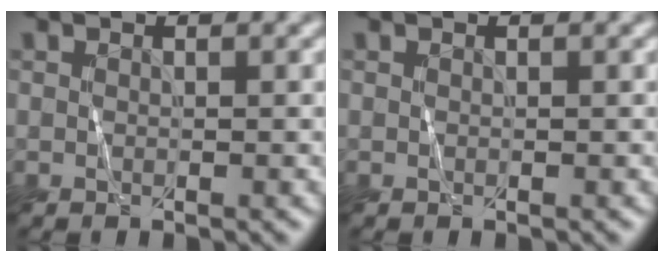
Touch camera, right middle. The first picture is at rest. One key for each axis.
{"total": 0.0}